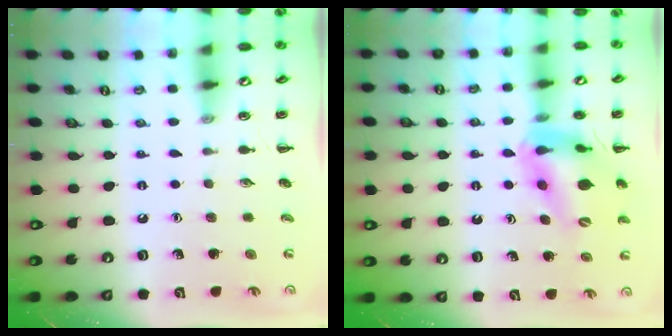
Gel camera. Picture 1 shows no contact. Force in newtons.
{"total": 15.8, "press": 15.1, "slide": 4.7}